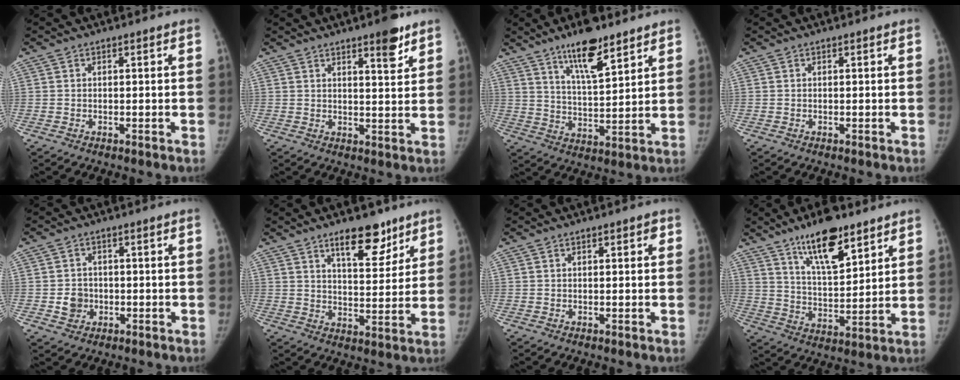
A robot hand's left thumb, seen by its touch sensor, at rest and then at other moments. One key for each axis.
{"total": 5.5, "fx": 3.7, "fy": 1.2, "fz": 3.9, "tx": -0.046, "ty": -0.025, "tz": 0.051}
{"total": 11.2, "fx": 7.6, "fy": 3.1, "fz": 7.7, "tx": -0.112, "ty": -0.046, "tz": 0.131}
{"total": 0.0}
{"total": 3.6, "fx": -0.8, "fy": 3.2, "fz": 1.3, "tx": -0.003, "ty": 0.006, "tz": -0.010}
{"total": 10.4, "fx": 6.9, "fy": 4.3, "fz": 6.5, "tx": -0.068, "ty": -0.045, "tz": 0.111}
{"total": 1.3, "fx": 0.4, "fy": 0.5, "fz": 1.1, "tx": -0.014, "ty": 0.005, "tz": 0.004}
{"total": 13.5, "fx": 8.8, "fy": 4.6, "fz": 9.2, "tx": -0.127, "ty": -0.053, "tz": 0.153}